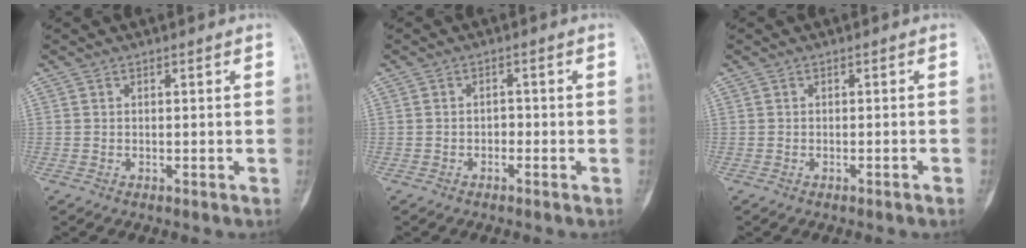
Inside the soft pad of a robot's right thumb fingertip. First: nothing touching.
{"total": 1.4, "force": [-0.5, 1.1, 0.8], "torque": [-0.003, 0.006, -0.012]}
{"total": 0.7, "force": [-0.5, -0.1, 0.5], "torque": [-0.011, 0.003, -0.005]}